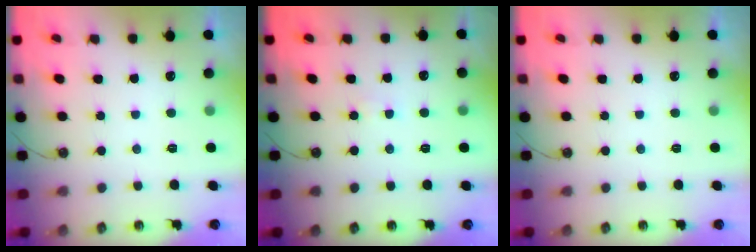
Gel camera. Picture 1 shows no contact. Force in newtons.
{"total": 1.9, "press": 1.9, "slide": 0.2}
{"total": 0.0}